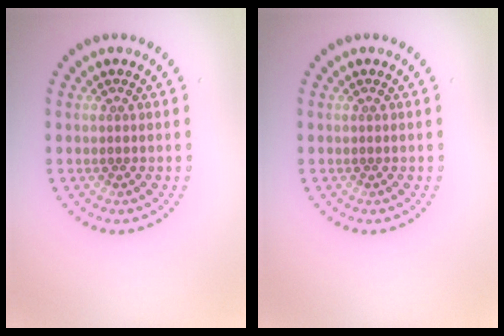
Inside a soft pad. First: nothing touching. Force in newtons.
{"total": 0.0}